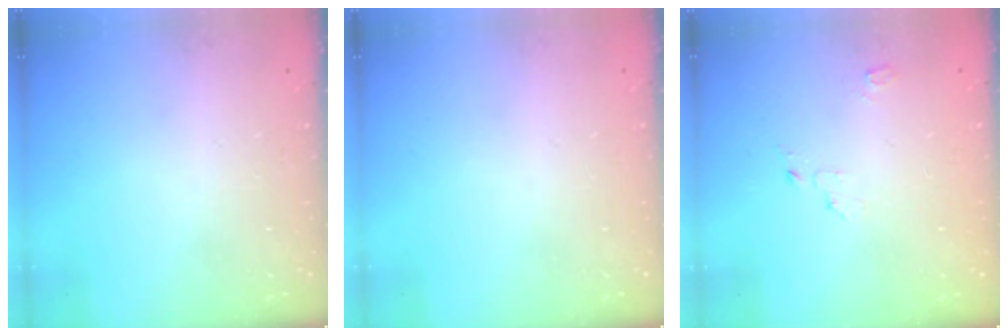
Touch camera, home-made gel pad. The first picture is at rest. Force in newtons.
{"total": 0.0}
{"total": 2.4, "press": 2.4, "slide": 0.3}